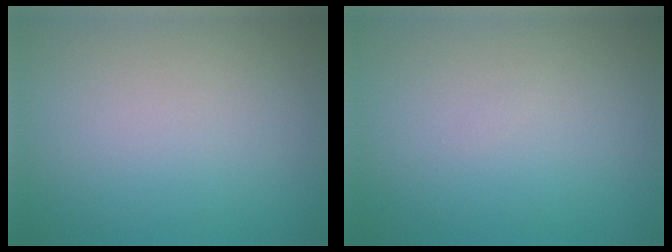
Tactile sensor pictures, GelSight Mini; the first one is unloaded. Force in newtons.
{"total": 0.0}